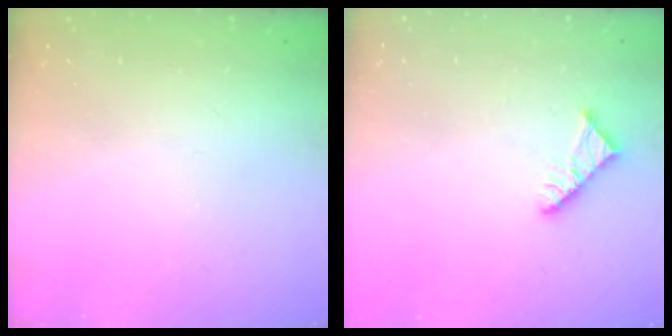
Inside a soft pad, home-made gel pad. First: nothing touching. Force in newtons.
{"total": 4.4, "press": 4.4, "slide": 0.6}